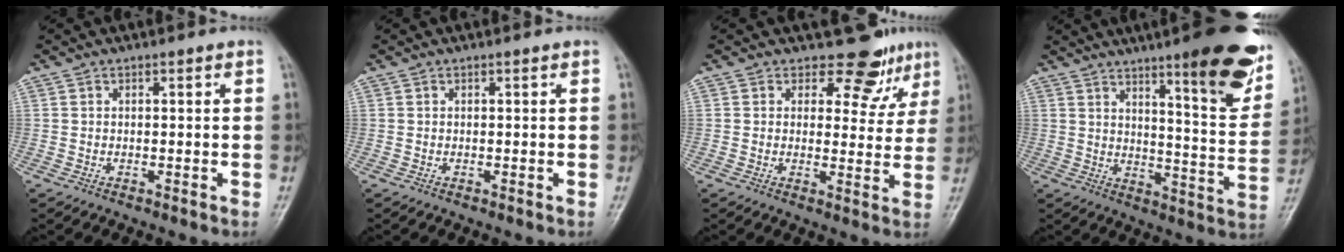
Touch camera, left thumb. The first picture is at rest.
{"total": 0.0}
{"total": 7.0, "force": [5.3, 4.3, 1.3], "torque": [0.020, -0.037, 0.055]}
{"total": 19.2, "force": [11.5, 3.7, 15.0], "torque": [-0.161, -0.061, 0.160]}